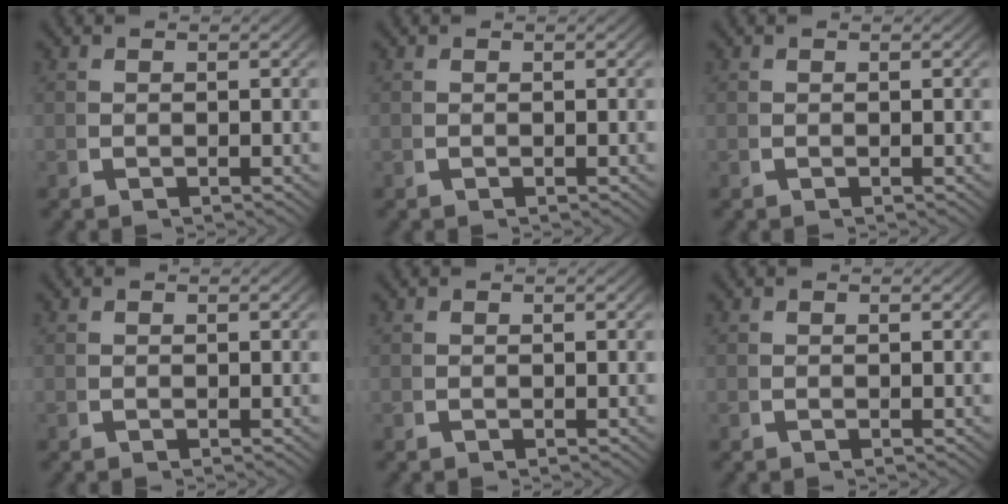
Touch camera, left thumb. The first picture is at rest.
{"total": 0.0}
{"total": 0.0}
{"total": 0.0}
{"total": 0.0}
{"total": 0.0}